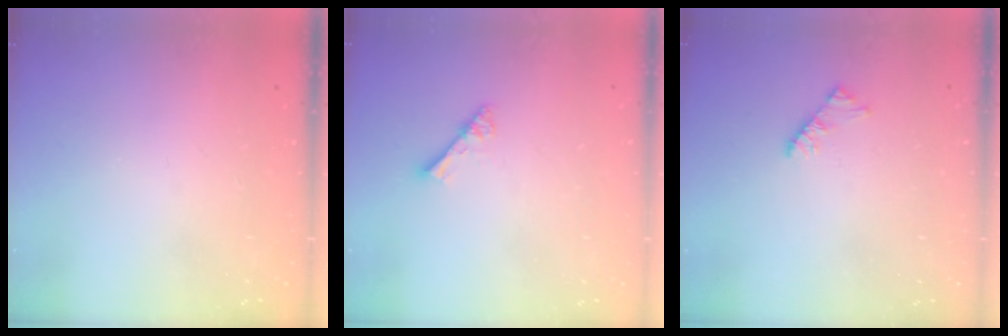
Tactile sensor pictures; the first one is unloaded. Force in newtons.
{"total": 2.8, "press": 2.8, "slide": 0.3}
{"total": 3.3, "press": 3.2, "slide": 0.6}